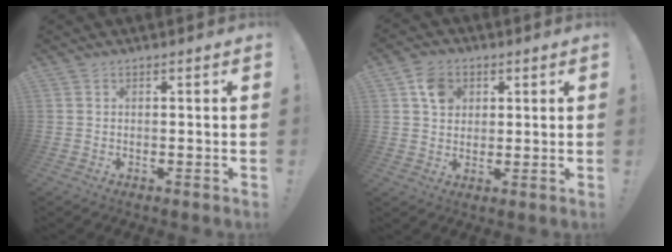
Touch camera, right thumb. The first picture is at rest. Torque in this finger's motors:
{"motor_torque": [0.01, 0.01, 0.08, 0.07, 0.02]}